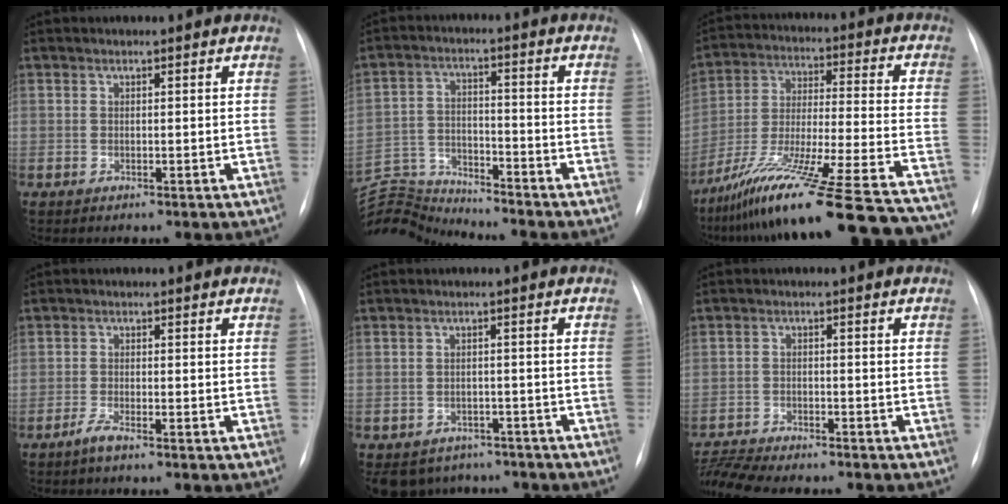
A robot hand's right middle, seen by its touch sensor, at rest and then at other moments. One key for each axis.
{"total": 11.2, "fx": -11.2, "fy": -0.5, "fz": -0.2, "tx": 0.000, "ty": 0.021, "tz": -0.208}
{"total": 29.7, "fx": -25.3, "fy": 0.0, "fz": 15.6, "tx": -0.206, "ty": -0.037, "tz": -0.389}
{"total": 1.7, "fx": -1.4, "fy": -0.1, "fz": 1.1, "tx": -0.033, "ty": -0.005, "tz": -0.030}
{"total": 9.0, "fx": -7.6, "fy": 4.8, "fz": 1.0, "tx": -0.017, "ty": 0.012, "tz": -0.092}
{"total": 10.3, "fx": -9.6, "fy": 1.2, "fz": 3.5, "tx": -0.064, "ty": 0.001, "tz": -0.153}